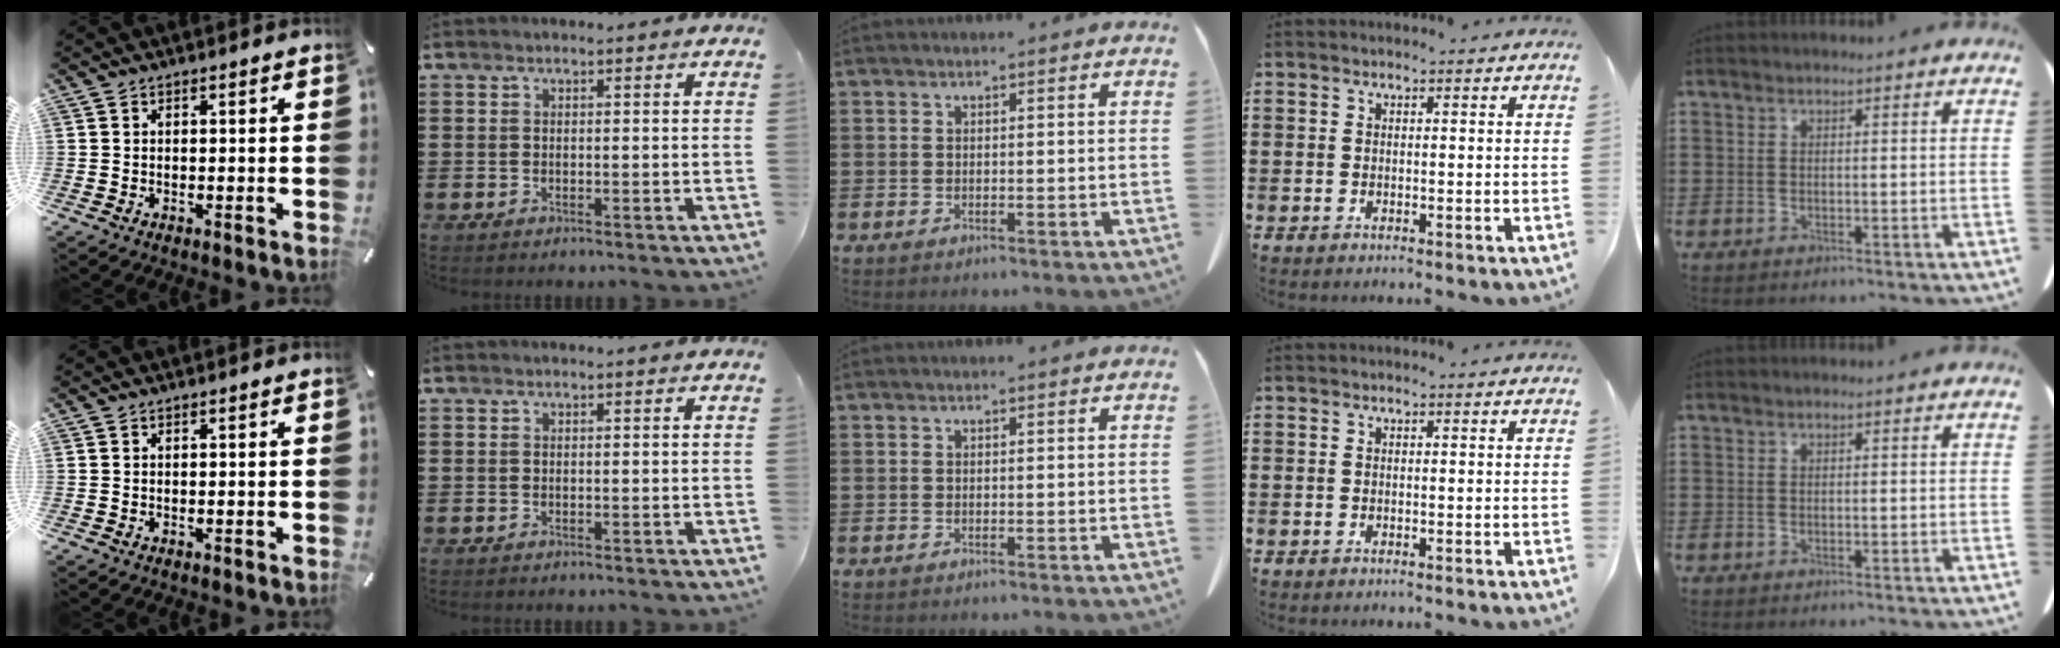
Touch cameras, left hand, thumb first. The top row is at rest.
{}